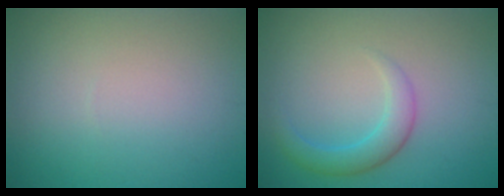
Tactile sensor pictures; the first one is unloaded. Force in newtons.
{"total": 2.8, "press": 2.8, "slide": 0.1}